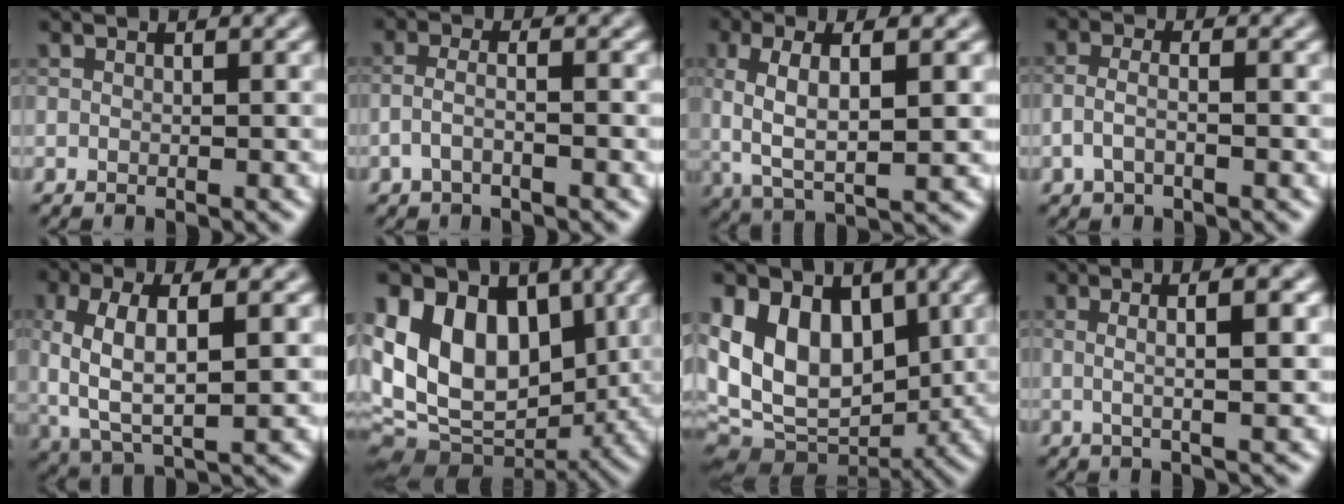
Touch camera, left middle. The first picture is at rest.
{"total": 2.0, "force": [-1.0, 0.6, 1.6], "torque": [-0.036, 0.005, -0.027]}
{"total": 6.7, "force": [0.8, 2.4, 6.2], "torque": [-0.122, 0.002, 0.012]}
{"total": 2.0, "force": [-0.8, 0.8, 1.7], "torque": [-0.041, 0.001, -0.022]}
{"total": 7.7, "force": [0.6, 3.3, 6.9], "torque": [-0.139, 0.003, 0.007]}
{"total": 13.4, "force": [2.1, 9.4, 9.4], "torque": [-0.160, 0.011, 0.031]}
{"total": 10.6, "force": [2.1, 7.2, 7.5], "torque": [-0.129, -0.003, 0.027]}
{"total": 4.7, "force": [0.7, 1.2, 4.5], "torque": [-0.061, 0.009, 0.003]}